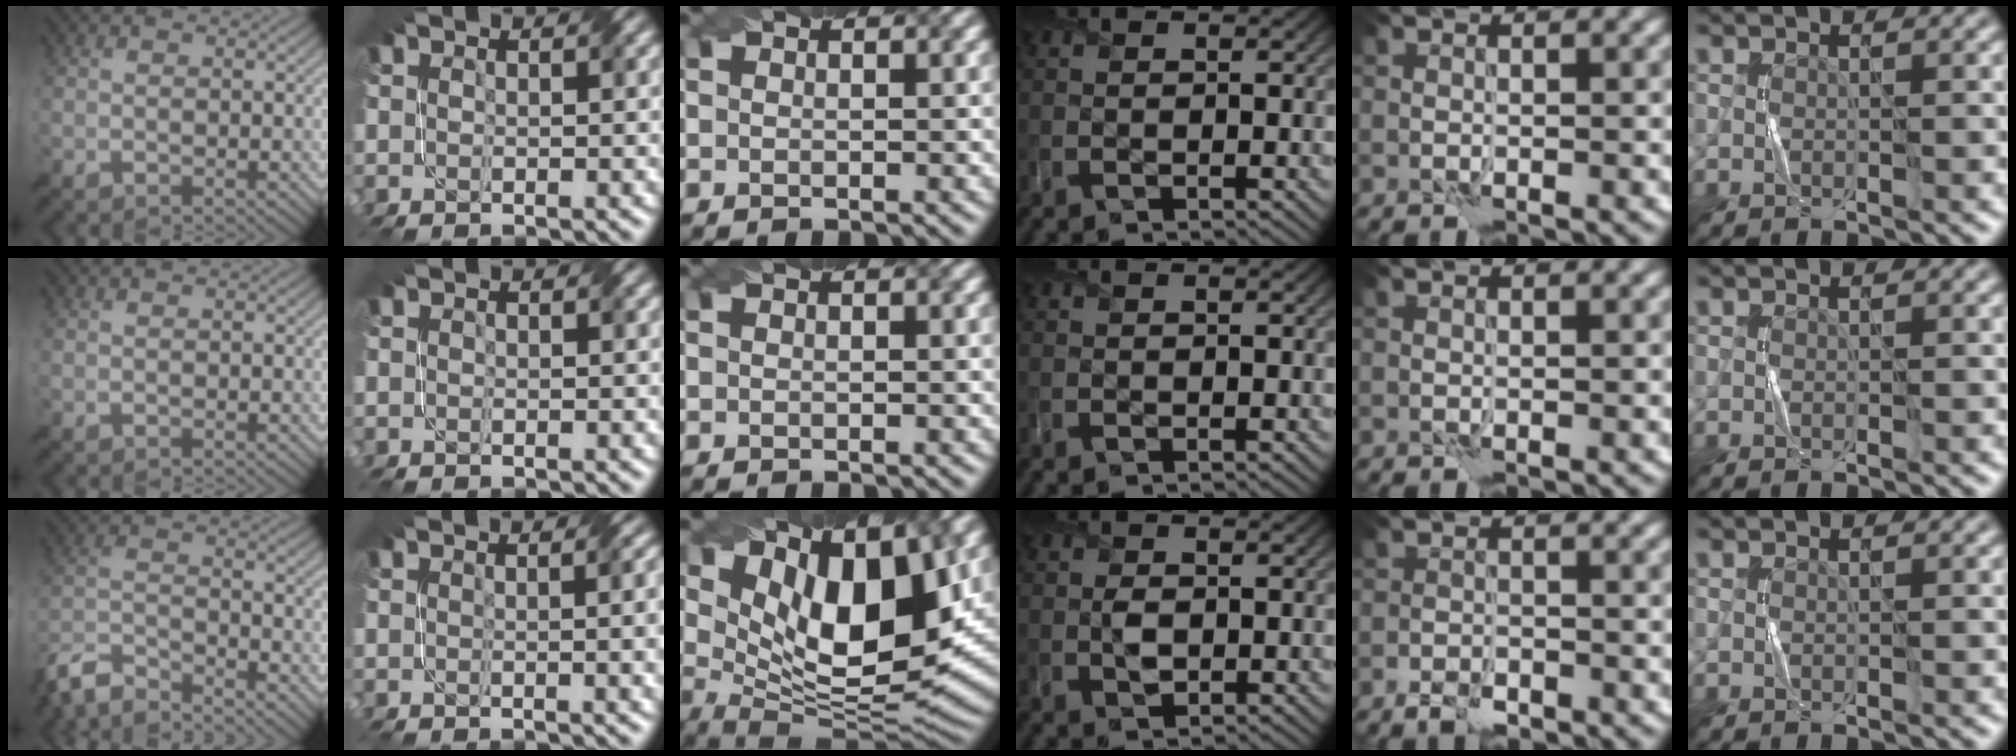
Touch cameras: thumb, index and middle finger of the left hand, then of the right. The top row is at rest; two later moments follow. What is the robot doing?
{"motion": "twist", "object": "screw"}